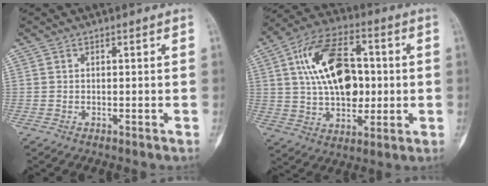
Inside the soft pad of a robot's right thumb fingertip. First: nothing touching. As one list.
[{"total": 18.6, "force": [2.6, 11.2, 14.7], "torque": [-0.226, 0.015, 0.044]}]